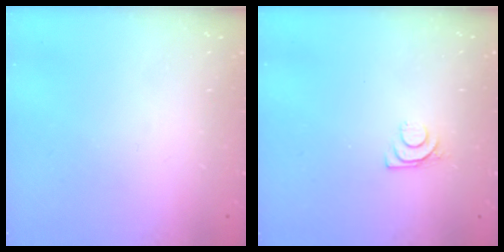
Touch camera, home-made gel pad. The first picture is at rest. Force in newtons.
{"total": 6.5, "press": 6.5, "slide": 0.7}